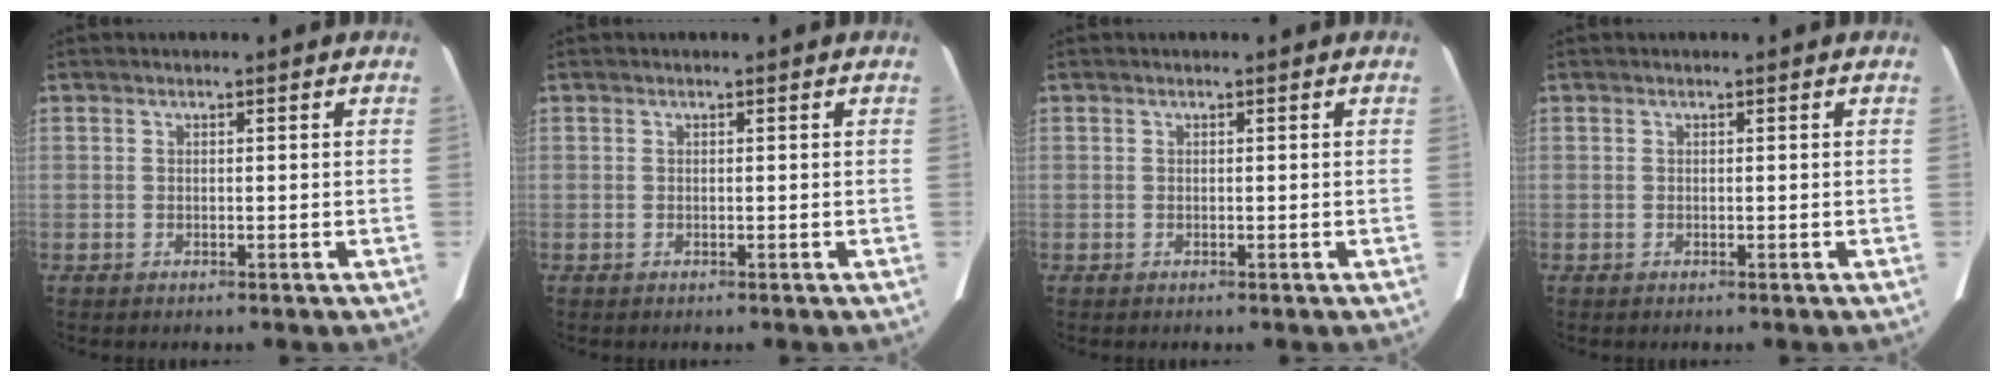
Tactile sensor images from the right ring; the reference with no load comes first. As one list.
[{"total": 0.0}, {"total": 0.0}, {"total": 0.0}]